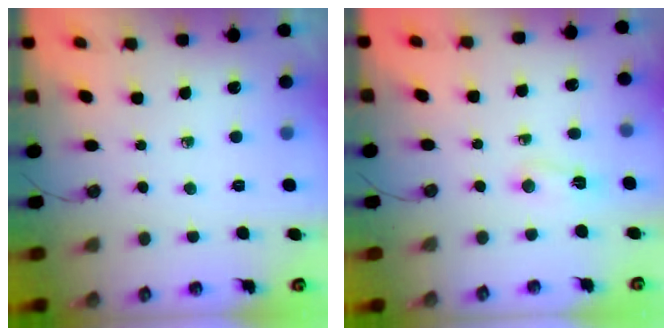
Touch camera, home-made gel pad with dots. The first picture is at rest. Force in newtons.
{"total": 2.0, "press": 2.0, "slide": 0.4}